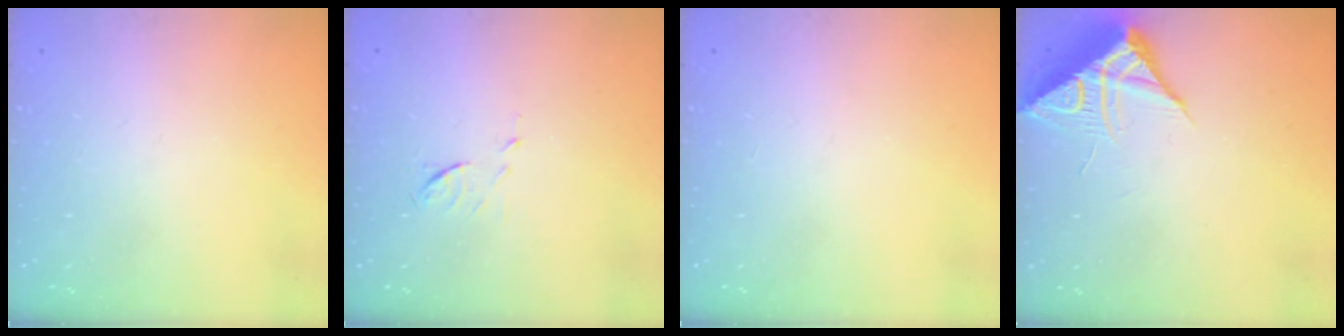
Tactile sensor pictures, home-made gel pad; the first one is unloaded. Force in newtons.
{"total": 5.8, "press": 5.8, "slide": 0.8}
{"total": 0.0}
{"total": 9.7, "press": 9.7, "slide": 0.5}